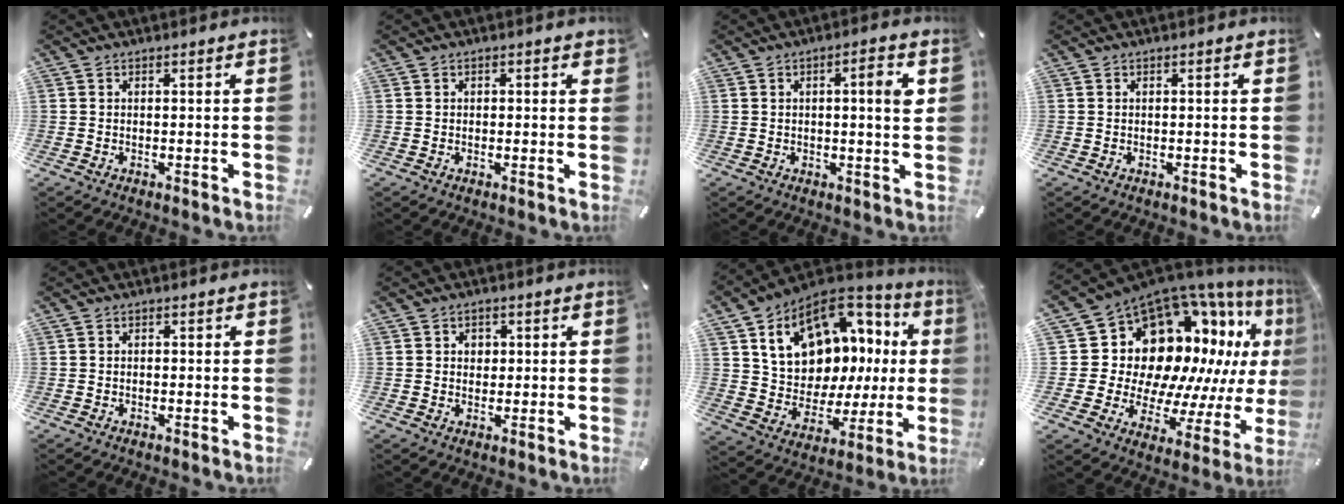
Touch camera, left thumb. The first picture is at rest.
{"total": 0.8, "force": [0.2, 0.6, 0.4], "torque": [0.000, 0.002, 0.000]}
{"total": 4.9, "force": [1.0, 0.5, 4.8], "torque": [-0.075, -0.006, 0.009]}
{"total": 0.0}
{"total": 0.6, "force": [-0.3, 0.4, 0.3], "torque": [-0.007, 0.001, -0.008]}
{"total": 2.8, "force": [0.1, 2.5, 1.1], "torque": [-0.009, 0.000, -0.004]}
{"total": 17.1, "force": [8.3, 12.0, 8.9], "torque": [-0.144, -0.062, 0.156]}
{"total": 18.8, "force": [8.3, 13.1, 10.6], "torque": [-0.168, -0.114, 0.174]}